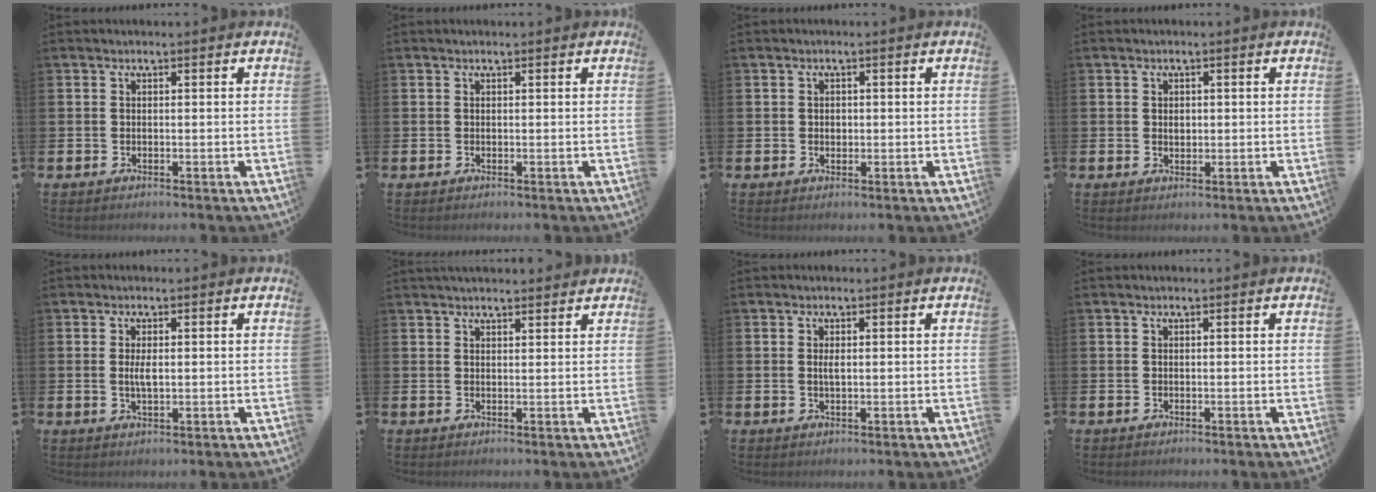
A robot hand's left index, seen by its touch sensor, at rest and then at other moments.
{"total": 0.0}
{"total": 0.9, "force": [0.1, 0.8, 0.4], "torque": [-0.001, 0.003, -0.001]}
{"total": 1.2, "force": [0.3, 0.9, 0.8], "torque": [0.002, 0.000, 0.001]}
{"total": 2.4, "force": [0.2, 0.9, 2.2], "torque": [-0.042, 0.002, 0.001]}
{"total": 2.2, "force": [2.2, 0.2, 0.3], "torque": [0.002, -0.011, 0.037]}
{"total": 1.4, "force": [0.3, 0.5, 1.2], "torque": [-0.024, 0.002, 0.003]}
{"total": 0.0}